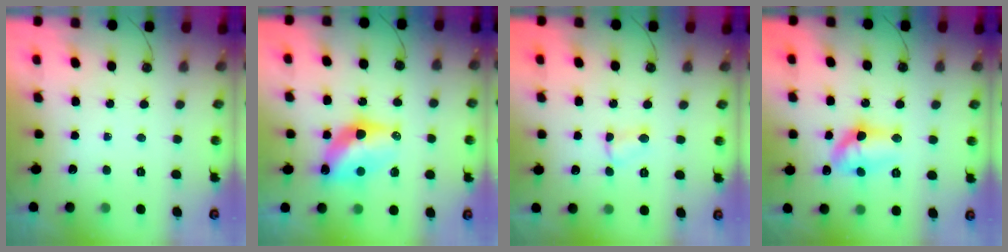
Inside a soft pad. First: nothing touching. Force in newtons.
{"total": 10.9, "press": 10.9, "slide": 0.6}
{"total": 4.3, "press": 4.3, "slide": 0.6}
{"total": 12.0, "press": 12.0, "slide": 1.0}